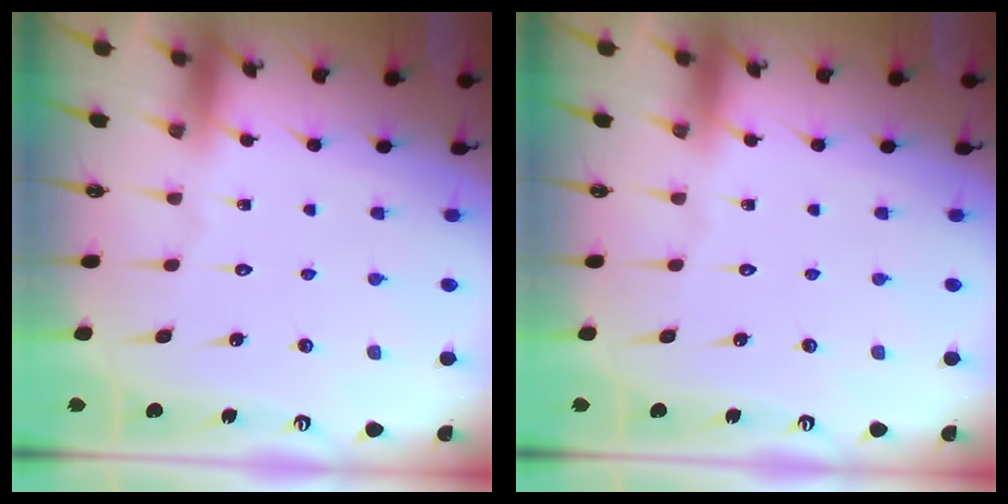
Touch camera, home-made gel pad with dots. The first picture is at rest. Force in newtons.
{"total": 0.0}